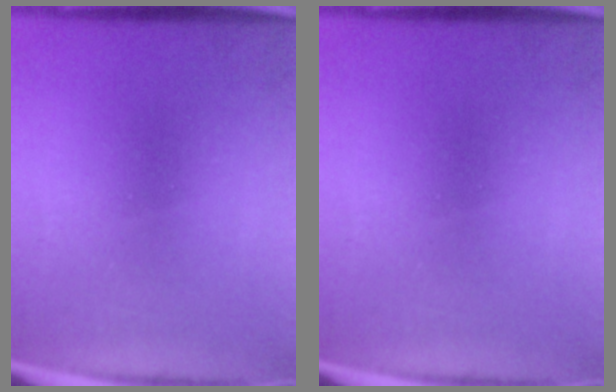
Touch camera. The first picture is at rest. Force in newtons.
{"total": 0.0}